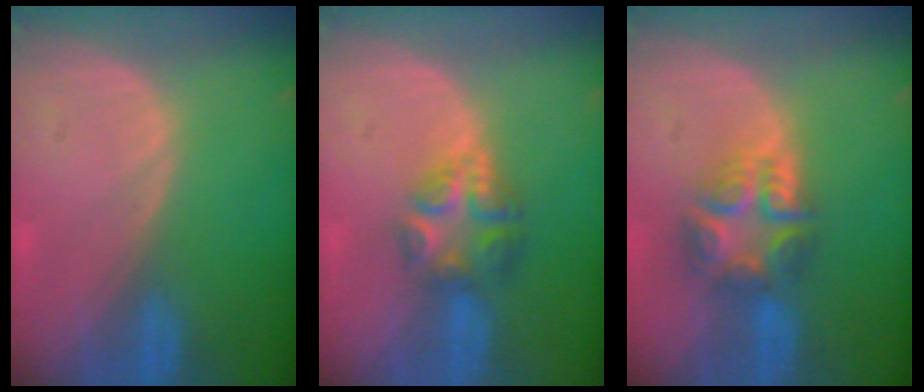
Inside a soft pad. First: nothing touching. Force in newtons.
{"total": 6.2, "press": 5.4, "slide": 2.9}
{"total": 8.0, "press": 6.8, "slide": 4.1}